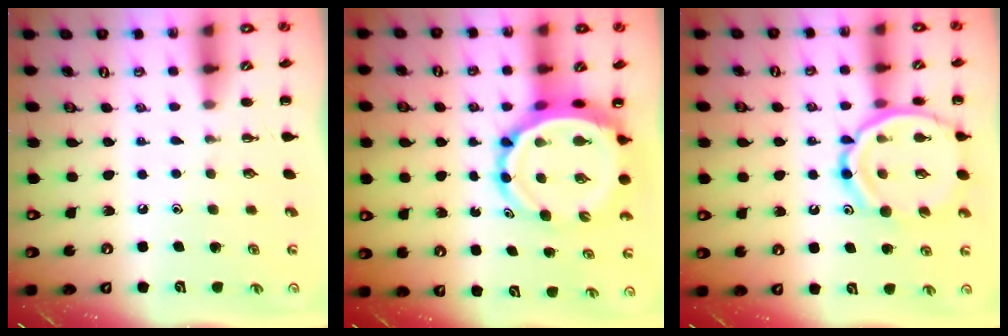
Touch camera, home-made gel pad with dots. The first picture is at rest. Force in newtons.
{"total": 10.2, "press": 9.7, "slide": 3.3}
{"total": 16.3, "press": 16.1, "slide": 2.5}